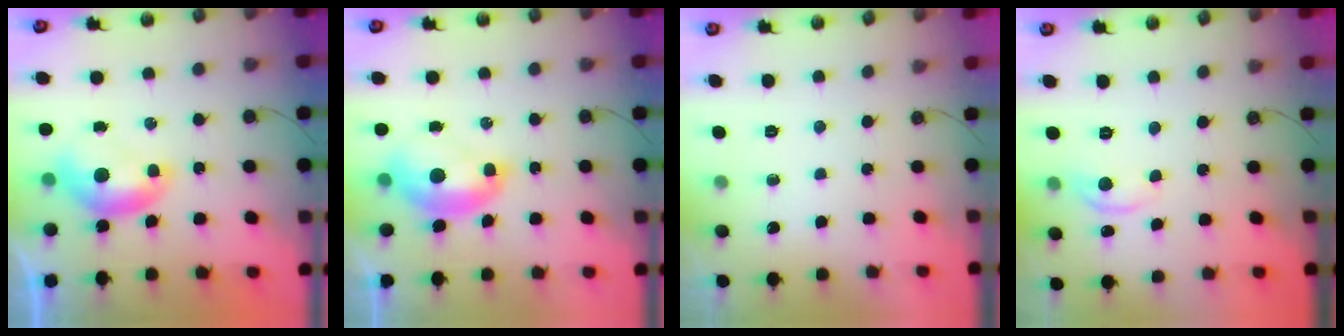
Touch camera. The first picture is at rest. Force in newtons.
{"total": 2.1, "press": 2.0, "slide": 0.7}
{"total": 0.0}
{"total": 2.8, "press": 2.7, "slide": 0.5}